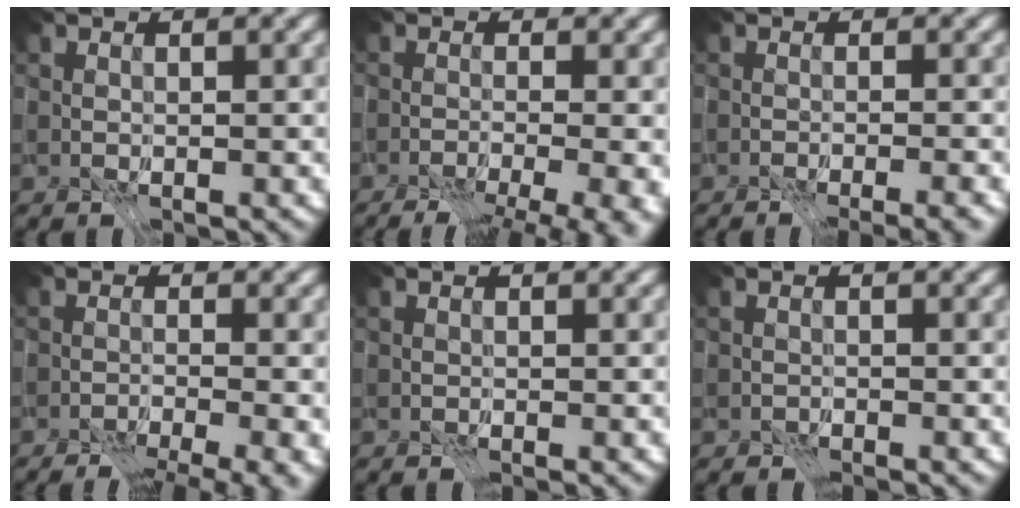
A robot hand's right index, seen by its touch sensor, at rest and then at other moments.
{"total": 10.9, "force": [-6.7, 3.7, 7.8], "torque": [-0.105, -0.015, -0.062]}
{"total": 4.2, "force": [-3.3, 1.0, 2.5], "torque": [-0.015, -0.011, -0.052]}
{"total": 7.5, "force": [-5.1, 2.0, 5.0], "torque": [-0.057, -0.021, -0.045]}
{"total": 1.2, "force": [-0.7, -0.8, -0.6], "torque": [0.016, -0.004, -0.013]}
{"total": 1.7, "force": [-1.5, -0.4, -0.5], "torque": [0.027, -0.010, -0.041]}